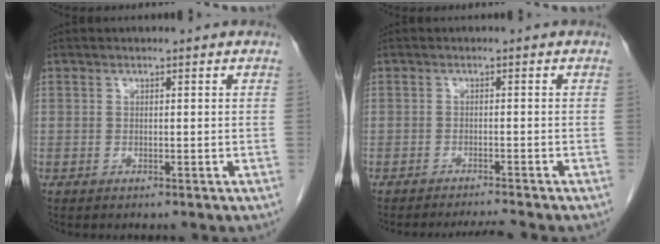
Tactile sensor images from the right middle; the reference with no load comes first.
{"total": 3.1, "force": [-2.8, -1.2, 0.4], "torque": [-0.011, -0.013, -0.044]}